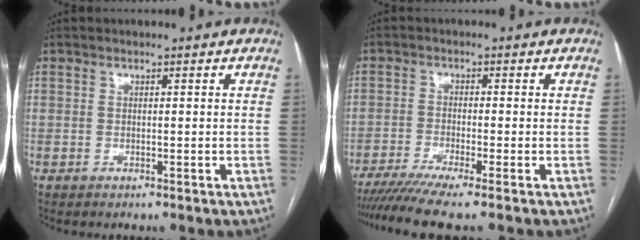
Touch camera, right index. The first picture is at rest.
{"total": 7.6, "force": [-6.1, -0.8, 4.5], "torque": [-0.071, -0.013, -0.101]}